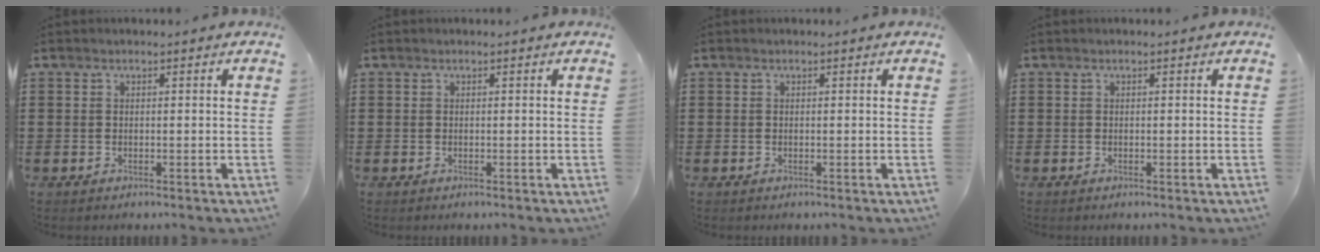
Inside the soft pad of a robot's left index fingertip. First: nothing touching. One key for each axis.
{"total": 0.0}
{"total": 0.0}
{"total": 0.0}